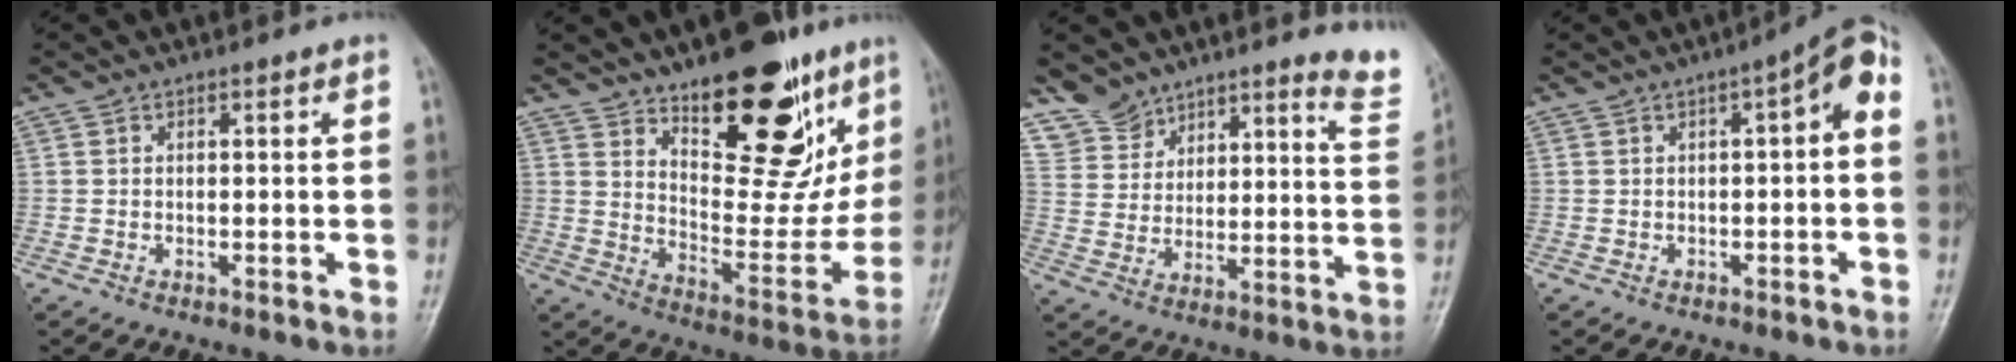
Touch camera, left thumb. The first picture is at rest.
{"total": 23.3, "force": [13.6, 10.0, 16.0], "torque": [-0.167, -0.077, 0.209]}
{"total": 13.1, "force": [12.3, 4.3, 1.0], "torque": [0.035, -0.103, 0.170]}
{"total": 5.3, "force": [0.0, 1.7, 5.0], "torque": [-0.060, 0.033, -0.010]}